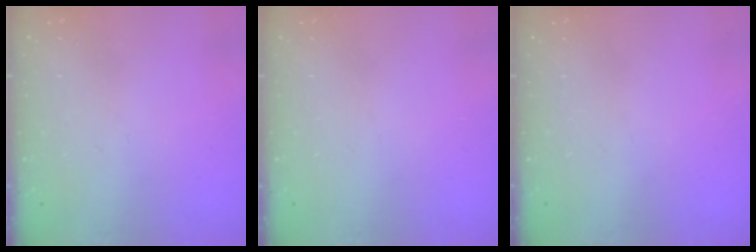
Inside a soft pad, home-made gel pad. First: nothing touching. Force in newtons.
{"total": 0.0}
{"total": 0.0}